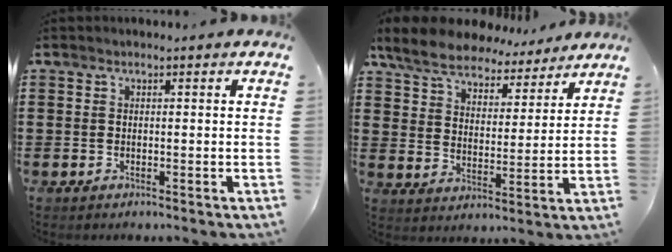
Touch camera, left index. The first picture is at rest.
{"total": 7.7, "force": [7.1, 2.1, 2.2], "torque": [-0.077, -0.034, 0.129]}